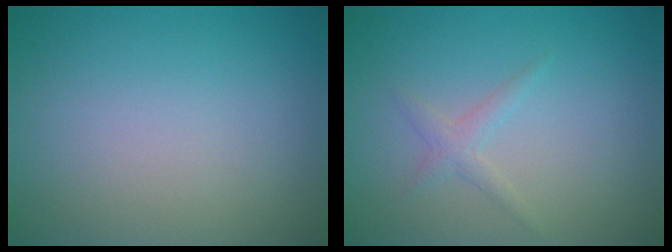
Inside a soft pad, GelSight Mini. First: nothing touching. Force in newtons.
{"total": 1.2, "press": 1.2, "slide": 0.1}